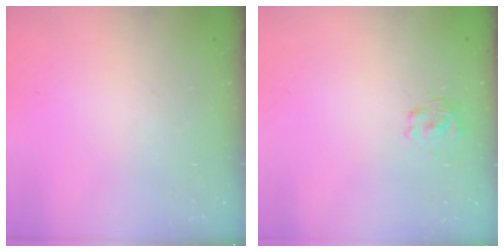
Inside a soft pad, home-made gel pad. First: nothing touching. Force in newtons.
{"total": 2.0, "press": 1.9, "slide": 0.8}